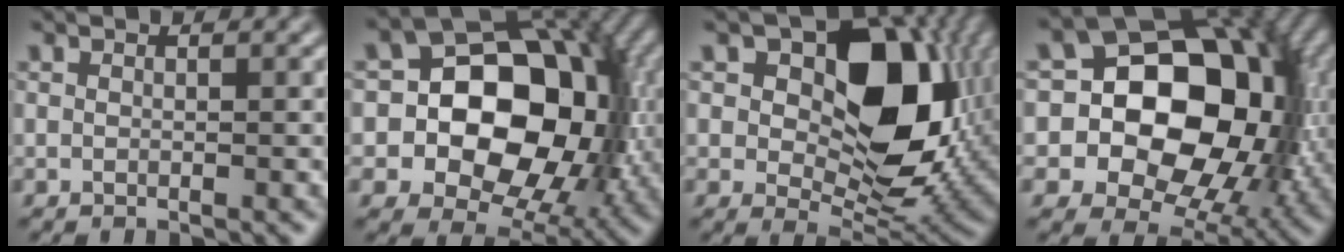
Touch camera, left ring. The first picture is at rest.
{"total": 12.9, "force": [-0.8, 9.4, 8.8], "torque": [-0.108, 0.012, -0.014]}
{"total": 12.6, "force": [2.6, 7.8, 9.5], "torque": [-0.145, -0.001, 0.060]}
{"total": 15.9, "force": [-0.2, 12.3, 10.0], "torque": [-0.127, 0.014, -0.006]}